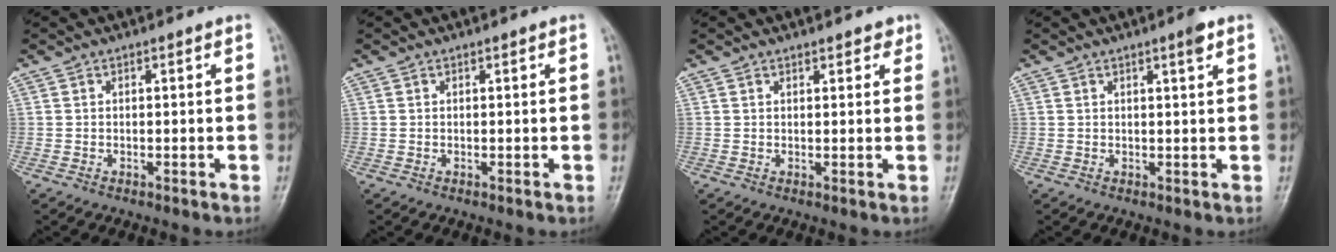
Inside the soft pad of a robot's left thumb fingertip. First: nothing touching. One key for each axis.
{"total": 0.0}
{"total": 2.0, "fx": 1.5, "fy": 1.0, "fz": 0.9, "tx": 0.004, "ty": -0.007, "tz": 0.016}
{"total": 2.0, "fx": 1.2, "fy": 0.1, "fz": 1.6, "tx": -0.025, "ty": -0.006, "tz": 0.020}